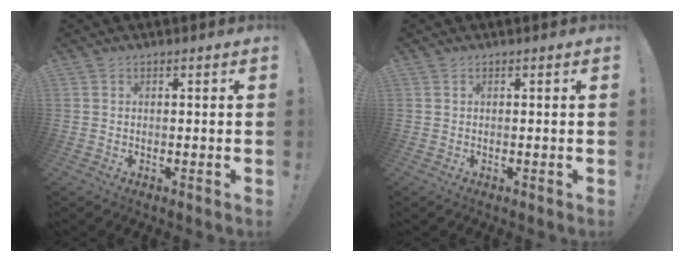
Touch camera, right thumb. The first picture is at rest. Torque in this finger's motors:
{"motor_torque": [0.00, 0.00, -0.01, 0.01, 0.02]}